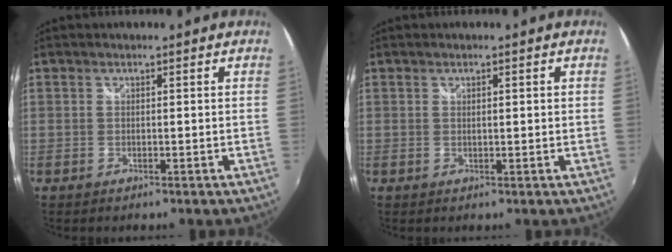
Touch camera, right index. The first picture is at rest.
{"total": 1.0, "force": [0.4, 0.3, 0.9], "torque": [-0.012, 0.004, 0.006]}